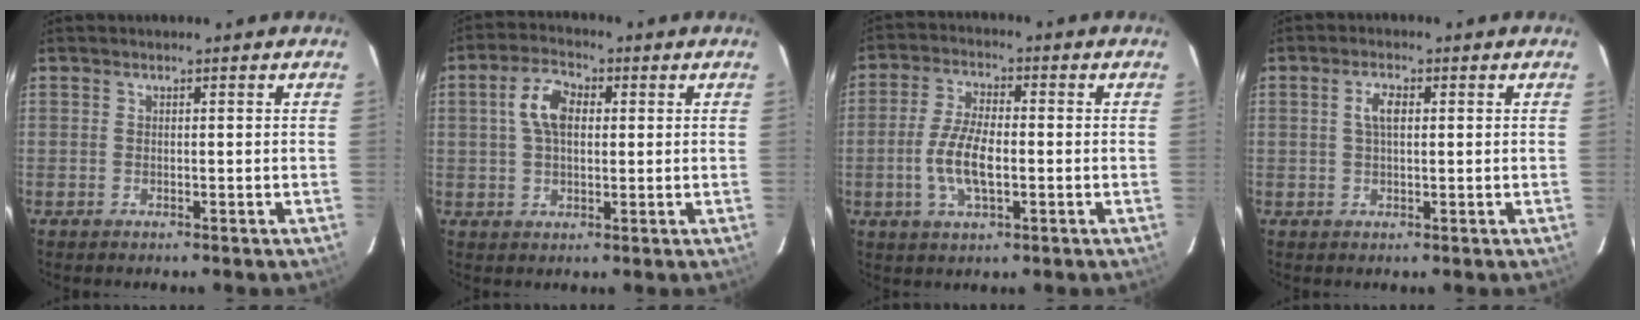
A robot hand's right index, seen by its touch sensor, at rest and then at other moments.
{"total": 6.8, "force": [1.3, 4.0, 5.4], "torque": [-0.105, 0.019, 0.026]}
{"total": 8.5, "force": [-1.7, 3.4, 7.6], "torque": [-0.156, 0.000, -0.033]}
{"total": 3.2, "force": [0.7, 1.4, 2.8], "torque": [-0.056, 0.007, 0.015]}